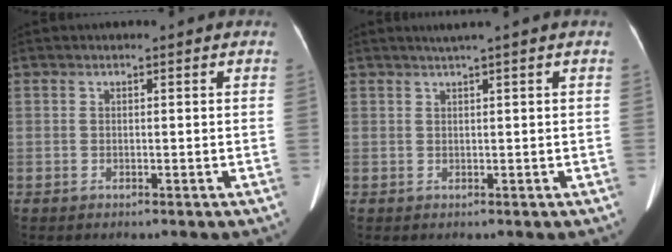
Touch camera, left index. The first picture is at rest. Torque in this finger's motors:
{"motor_torque": [0.29, -0.51, 0.02, 0.03]}